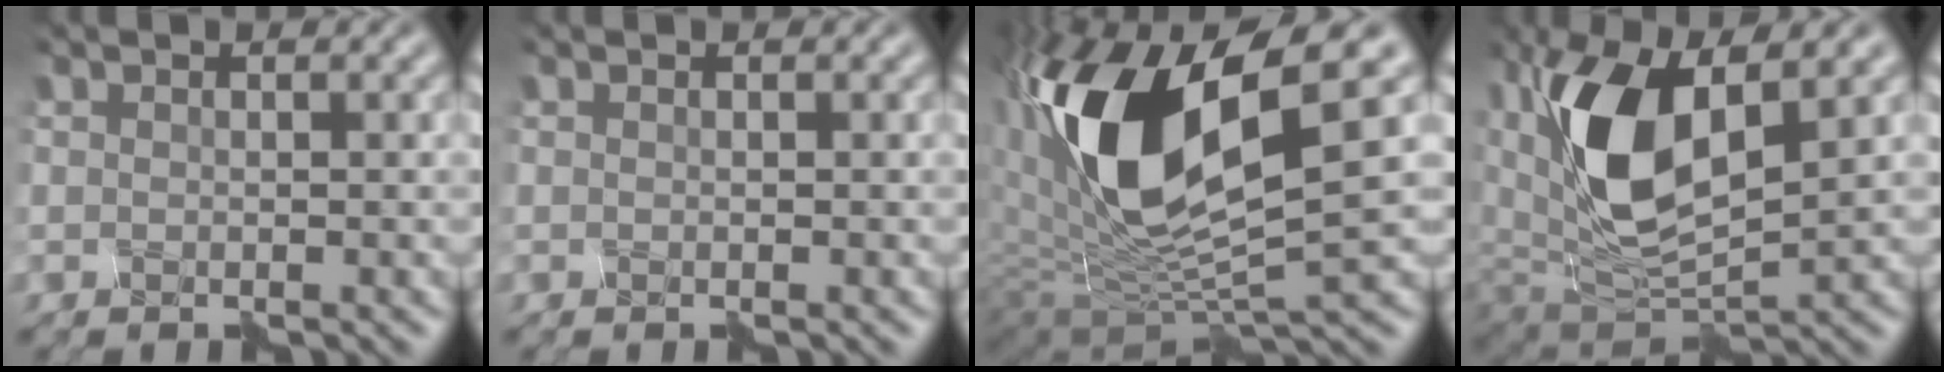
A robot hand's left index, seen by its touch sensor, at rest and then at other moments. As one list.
[{"total": 0.0}, {"total": 14.0, "force": [2.7, 6.0, 12.4], "torque": [-0.245, -0.003, 0.041]}, {"total": 9.4, "force": [2.1, 4.6, 8.0], "torque": [-0.168, -0.007, 0.036]}]